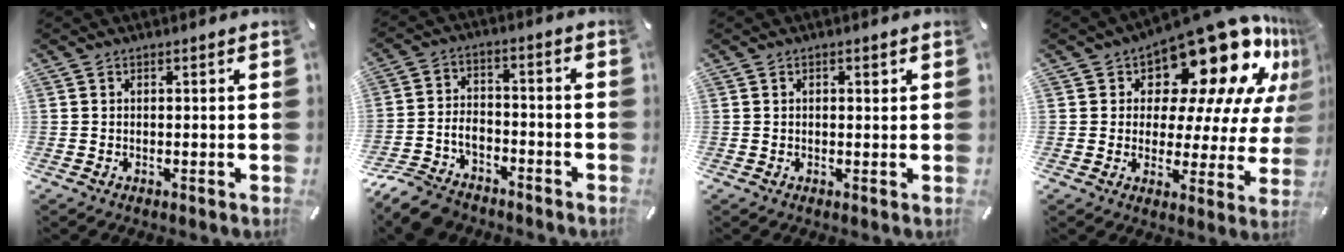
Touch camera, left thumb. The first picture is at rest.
{"total": 9.0, "force": [-6.6, 5.2, 3.2], "torque": [-0.067, 0.033, -0.128]}
{"total": 1.1, "force": [0.4, 0.6, 0.8], "torque": [-0.016, 0.005, 0.005]}
{"total": 21.2, "force": [14.5, 9.5, 12.2], "torque": [-0.160, -0.118, 0.240]}